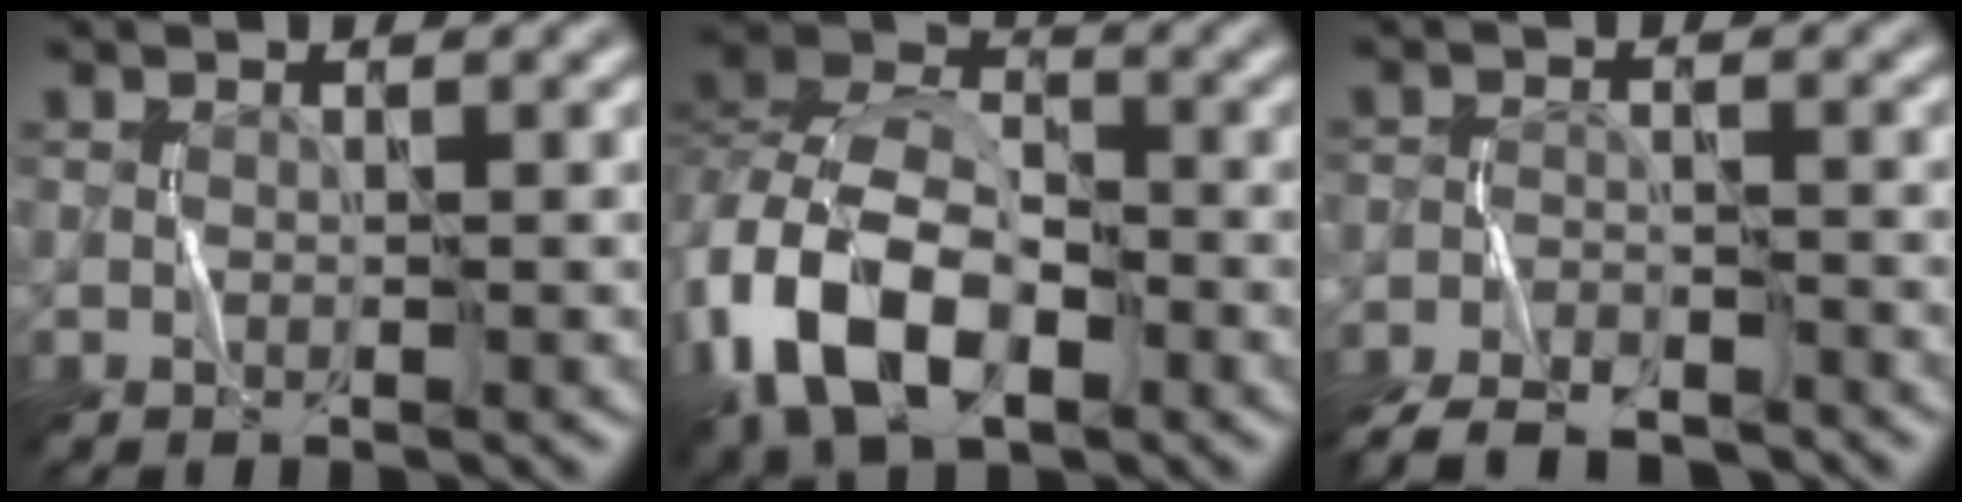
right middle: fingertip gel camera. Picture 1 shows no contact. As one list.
[{"total": 11.2, "force": [-4.7, 6.8, 7.5], "torque": [-0.164, 0.001, -0.099]}, {"total": 7.6, "force": [-6.7, 2.3, 2.7], "torque": [-0.051, -0.023, -0.114]}]